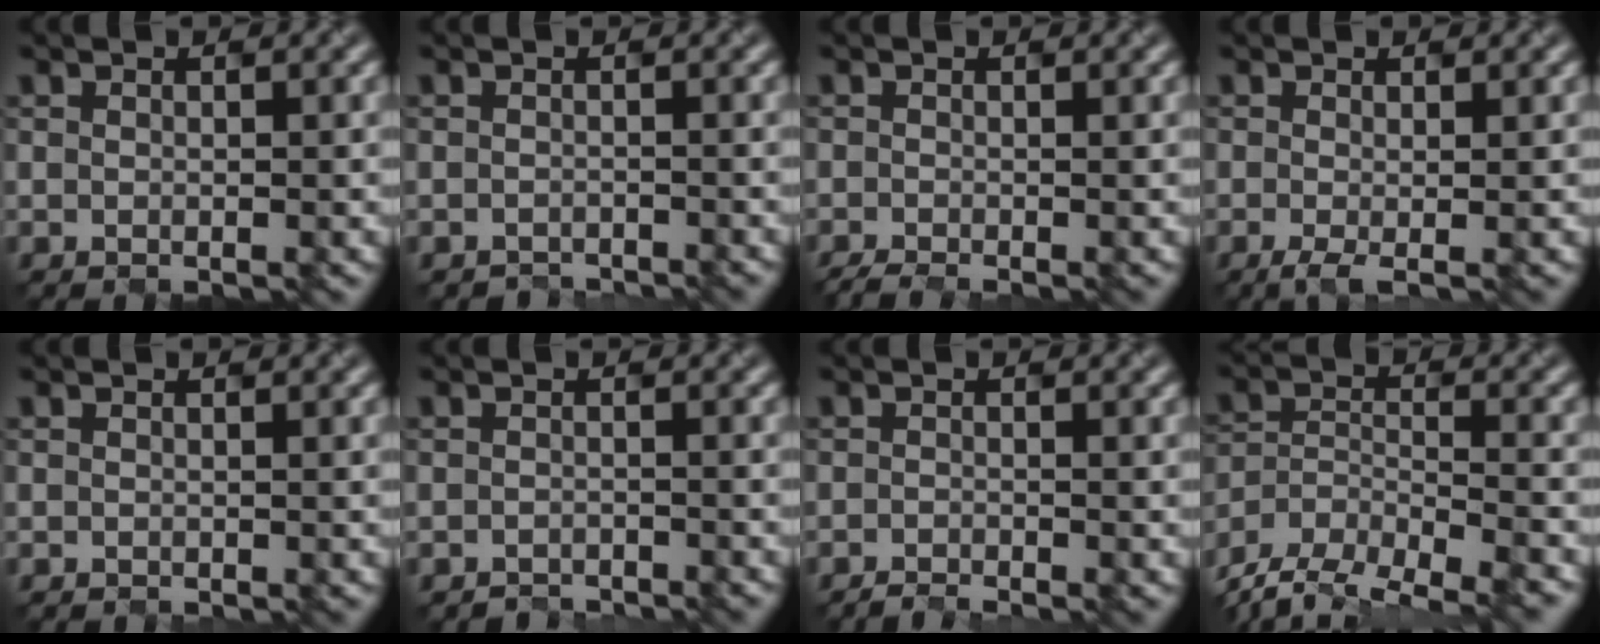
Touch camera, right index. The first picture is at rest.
{"total": 1.6, "force": [-1.4, -0.1, -0.6], "torque": [0.014, -0.009, -0.031]}
{"total": 1.2, "force": [-0.7, 0.4, 0.9], "torque": [-0.008, -0.005, -0.018]}
{"total": 1.3, "force": [-0.4, 0.3, 1.2], "torque": [-0.017, -0.003, -0.006]}
{"total": 0.0}
{"total": 1.8, "force": [-1.6, -0.2, -0.7], "torque": [0.017, -0.009, -0.032]}
{"total": 1.0, "force": [-0.8, 0.3, 0.5], "torque": [0.006, -0.006, -0.022]}
{"total": 11.1, "force": [-10.0, 3.8, 2.9], "torque": [-0.053, -0.004, -0.145]}